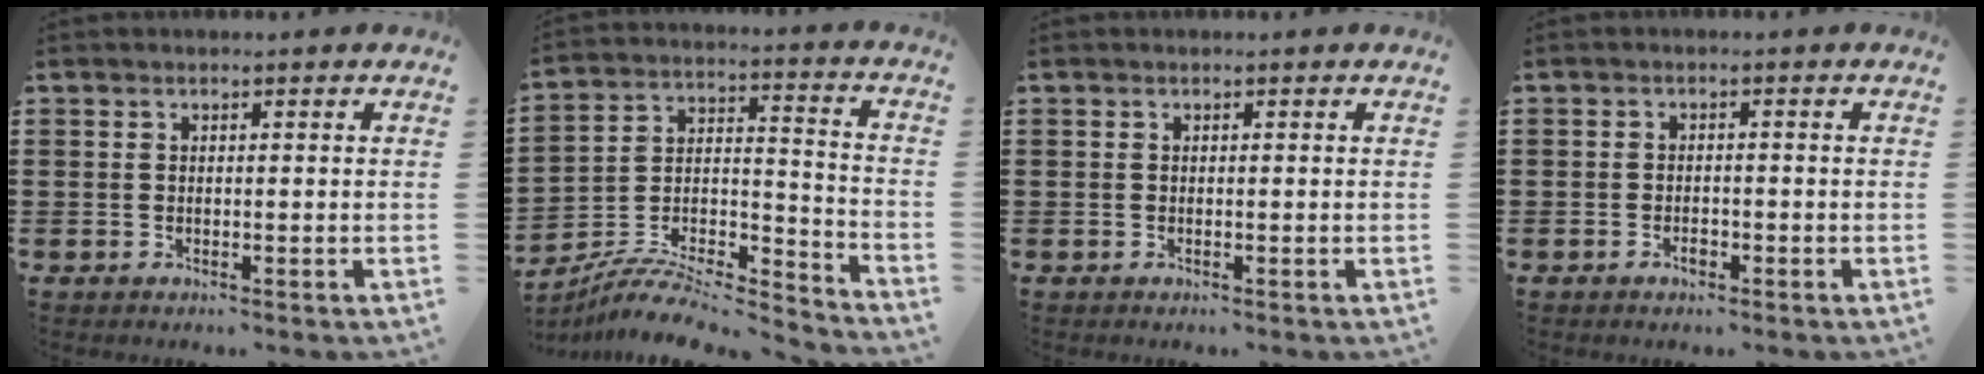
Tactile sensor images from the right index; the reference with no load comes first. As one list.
[{"total": 7.8, "force": [-7.1, 1.6, 2.7], "torque": [-0.042, 0.006, -0.140]}, {"total": 0.0}, {"total": 1.7, "force": [-0.9, 0.8, 1.1], "torque": [-0.023, -0.001, -0.017]}]